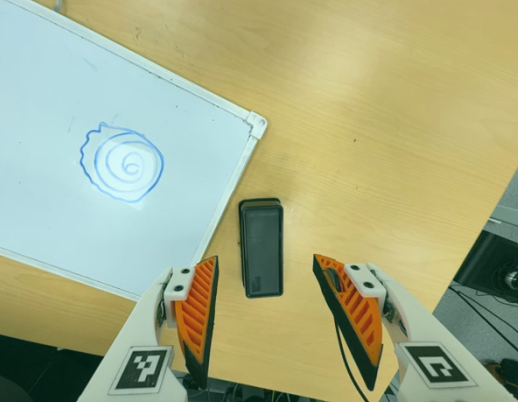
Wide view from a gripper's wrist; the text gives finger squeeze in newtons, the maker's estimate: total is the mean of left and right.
{"total": 0.0}